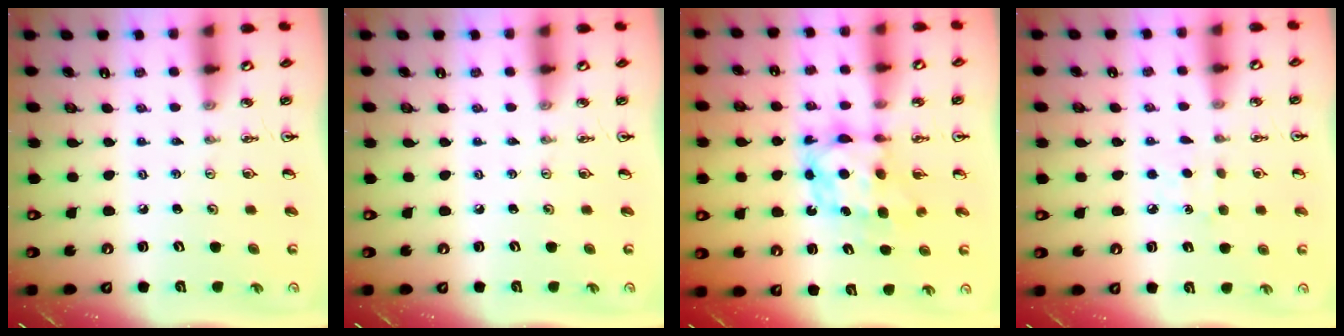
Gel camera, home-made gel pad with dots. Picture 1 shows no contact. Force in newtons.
{"total": 0.0}
{"total": 6.9, "press": 6.9, "slide": 0.5}
{"total": 5.5, "press": 5.5, "slide": 0.7}